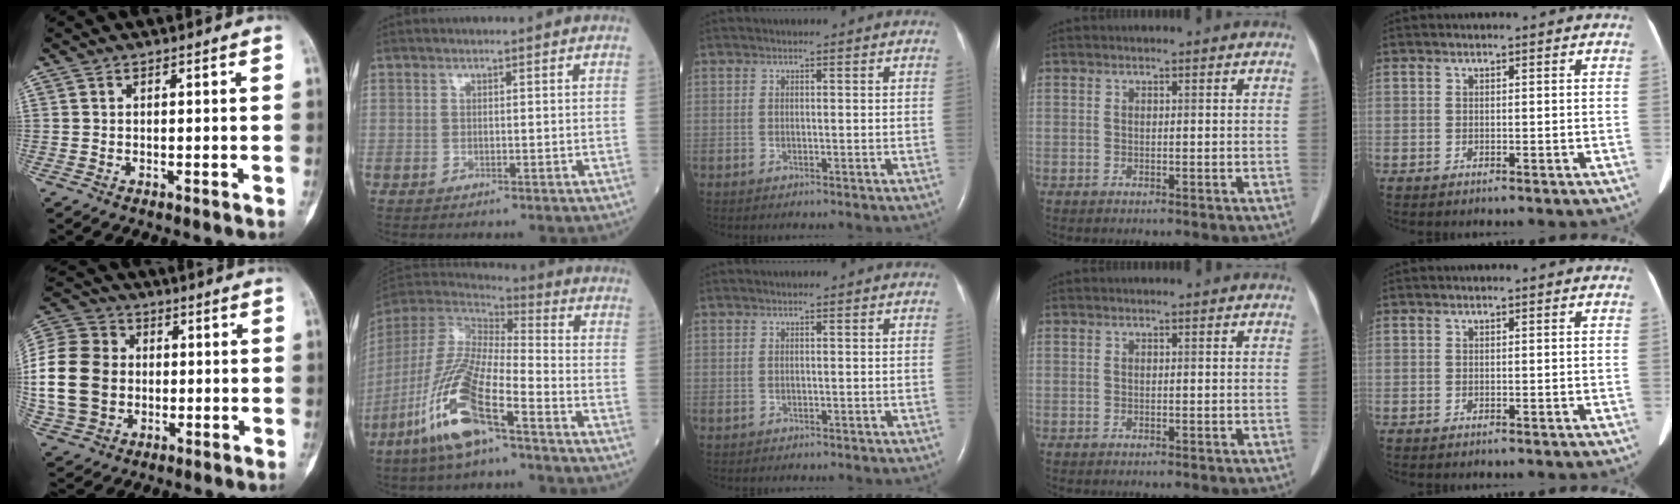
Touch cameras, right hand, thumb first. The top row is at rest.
{"thumb": {"total": 19.2, "force": [-0.6, 15.7, 11.1], "torque": [-0.235, 0.023, -0.005]}, "index": {"total": 17.0, "force": [-8.8, 3.5, 14.1], "torque": [-0.318, -0.033, -0.173]}}